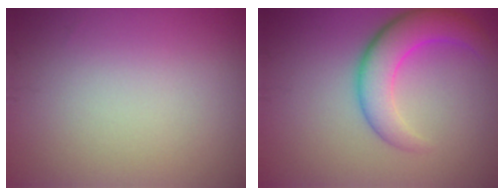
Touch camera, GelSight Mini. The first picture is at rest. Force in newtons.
{"total": 5.1, "press": 5.1, "slide": 0.2}